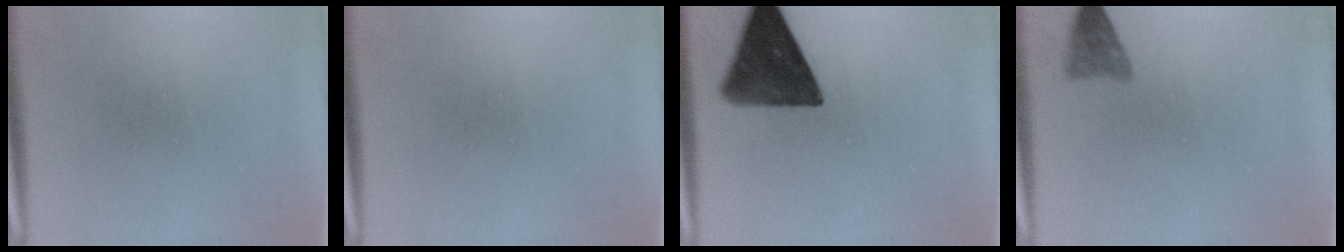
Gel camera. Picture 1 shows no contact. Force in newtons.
{"total": 0.0}
{"total": 12.6}
{"total": 2.4}